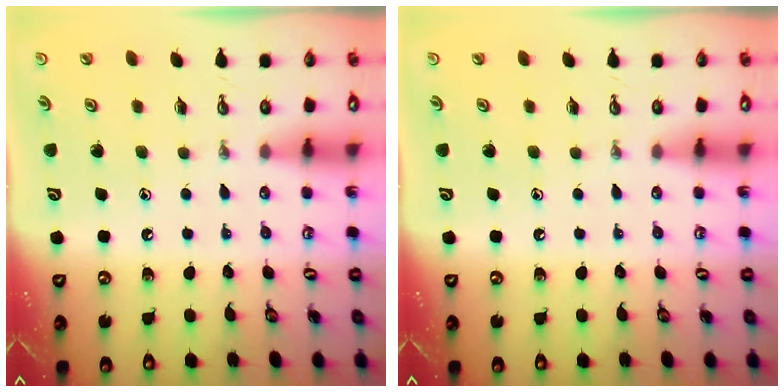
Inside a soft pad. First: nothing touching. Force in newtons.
{"total": 0.0}